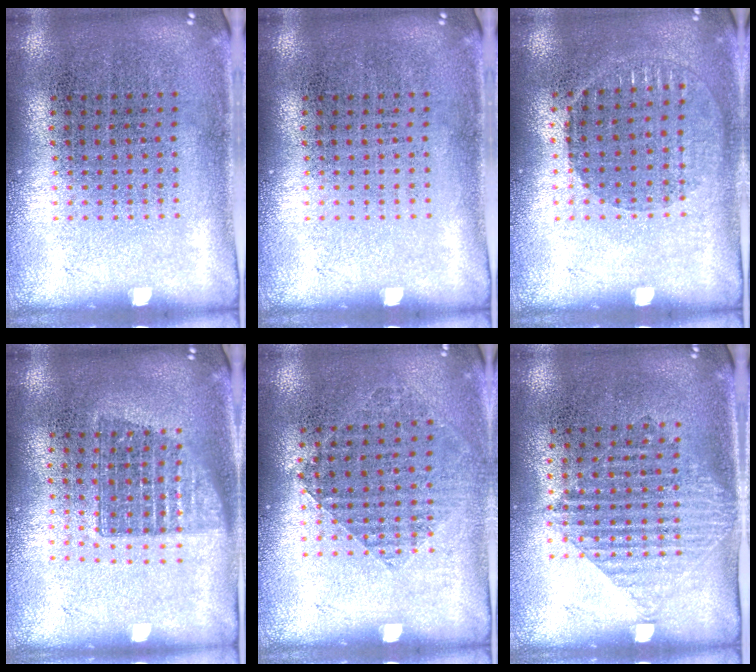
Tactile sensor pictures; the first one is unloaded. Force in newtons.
{"total": 0.0}
{"total": 1.0, "press": 0.9, "slide": 0.4}
{"total": 1.4, "press": 1.2, "slide": 0.8}
{"total": 0.9, "press": 0.8, "slide": 0.3}
{"total": 1.2, "press": 1.0, "slide": 0.6}